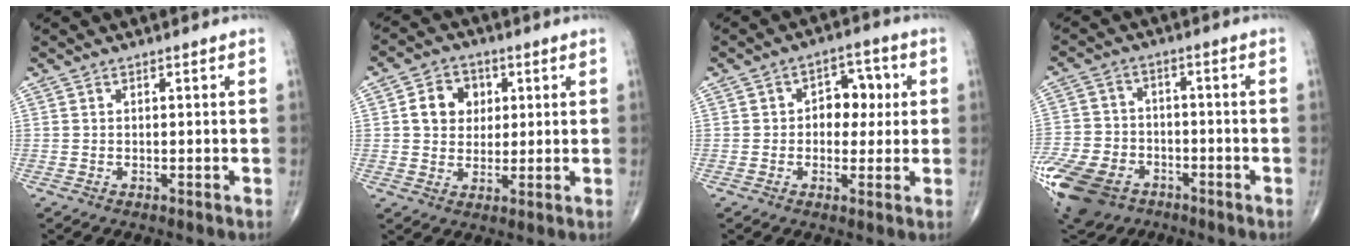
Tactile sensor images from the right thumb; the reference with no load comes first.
{"total": 7.7, "force": [1.8, 6.5, 3.8], "torque": [-0.030, -0.002, 0.026]}
{"total": 7.5, "force": [0.9, 5.3, 5.2], "torque": [-0.027, 0.013, 0.009]}
{"total": 18.5, "force": [-8.8, 13.0, 9.8], "torque": [-0.227, 0.014, -0.153]}